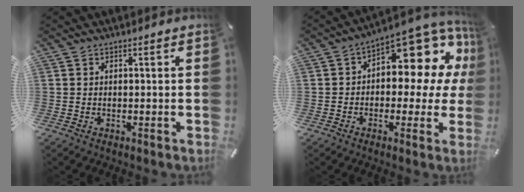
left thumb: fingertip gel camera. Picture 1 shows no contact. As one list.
[{"total": 11.7, "force": [6.1, 6.0, 7.9], "torque": [-0.104, -0.066, 0.099]}]